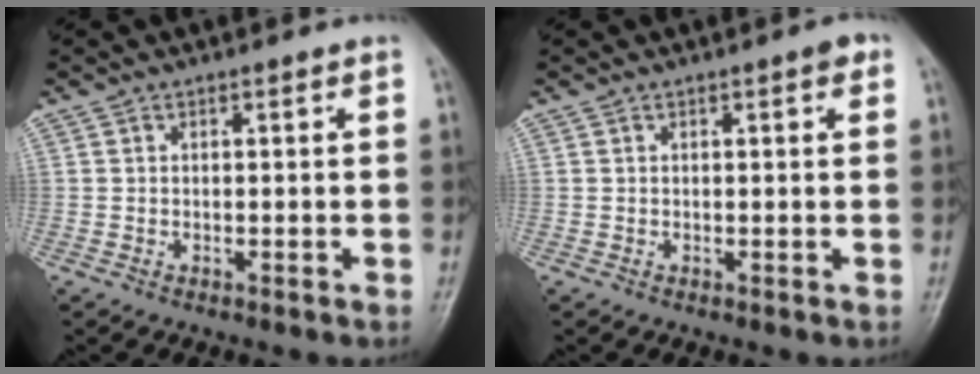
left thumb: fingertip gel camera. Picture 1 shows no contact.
{"total": 1.5, "force": [0.7, 0.6, 1.3], "torque": [-0.012, 0.002, 0.006]}